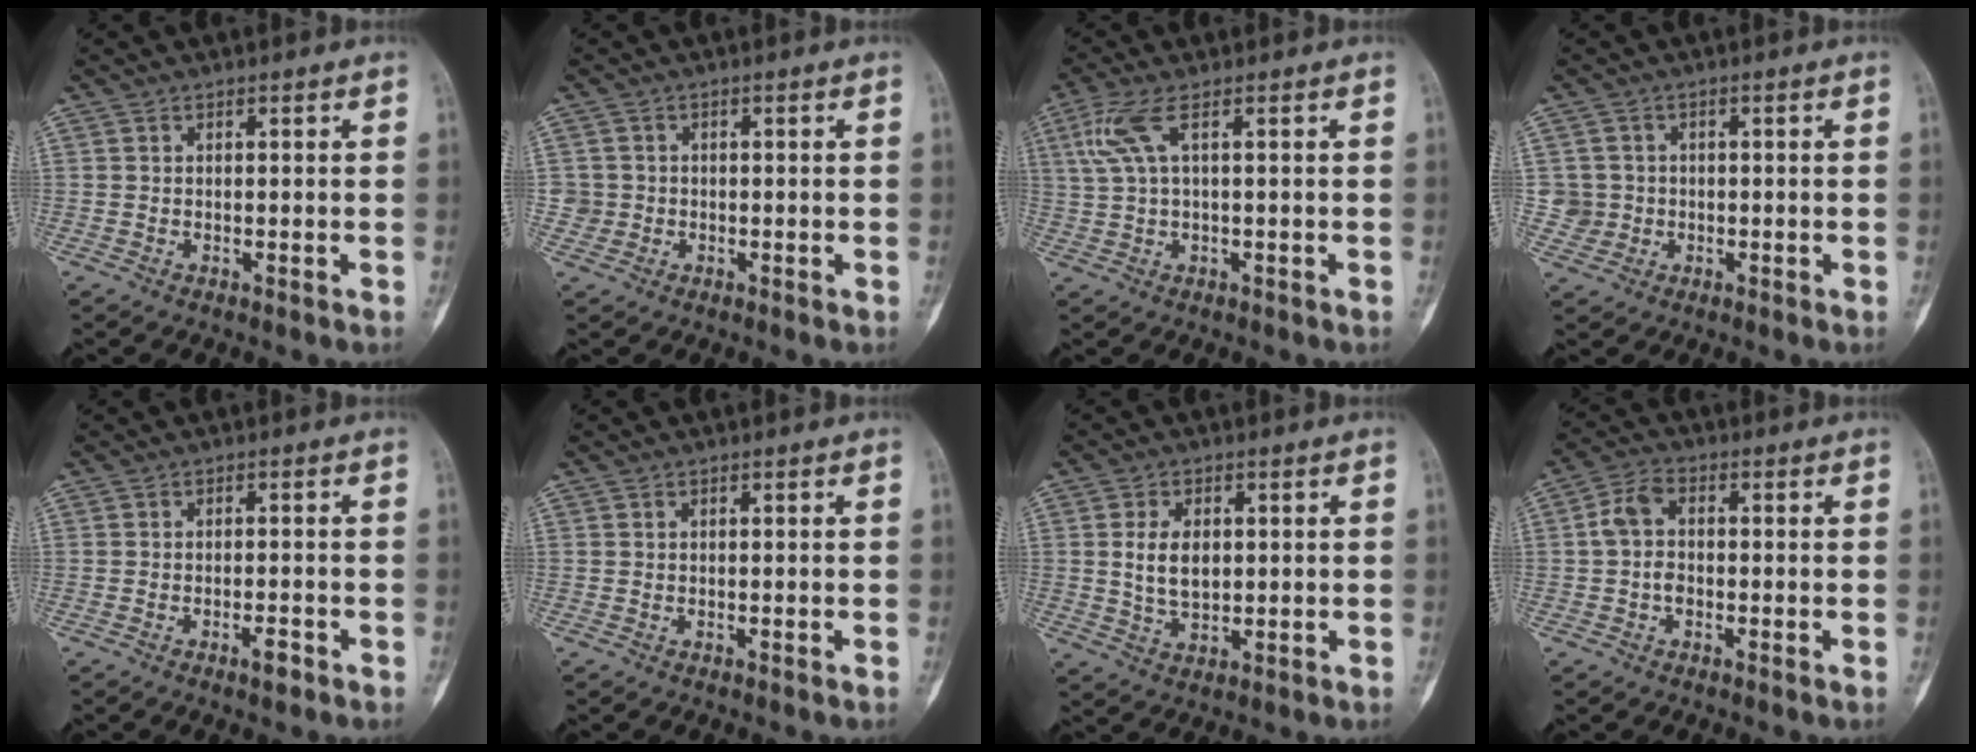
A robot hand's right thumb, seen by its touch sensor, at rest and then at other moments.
{"total": 2.3, "force": [-0.3, 2.3, -0.2], "torque": [0.019, 0.008, -0.010]}
{"total": 5.5, "force": [1.9, 1.3, 5.0], "torque": [-0.142, 0.012, 0.044]}
{"total": 3.5, "force": [-0.1, 3.5, -0.1], "torque": [0.023, 0.007, -0.006]}
{"total": 2.2, "force": [-1.3, 0.7, 1.6], "torque": [-0.027, 0.006, -0.023]}
{"total": 0.0}
{"total": 6.4, "force": [0.9, 4.0, 4.9], "torque": [-0.077, -0.007, 0.022]}
{"total": 5.4, "force": [-0.4, 3.7, 3.9], "torque": [-0.073, 0.021, -0.018]}